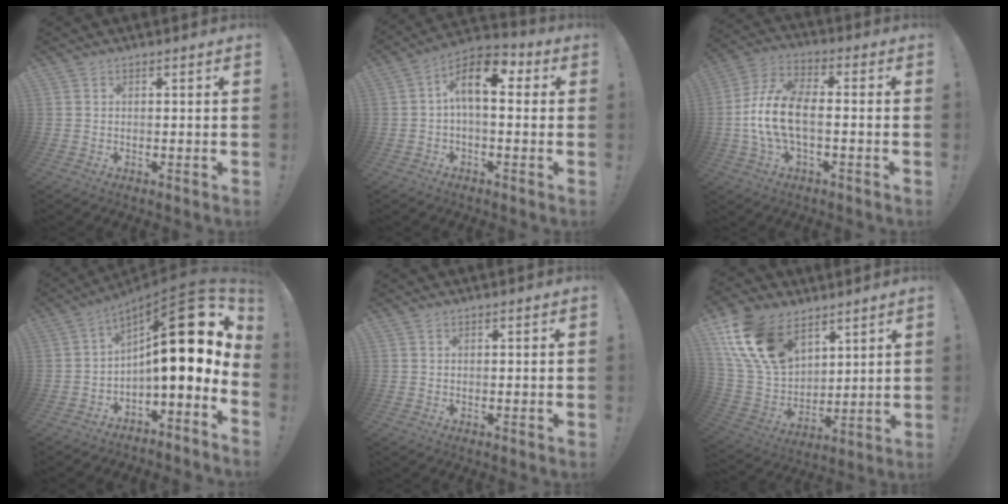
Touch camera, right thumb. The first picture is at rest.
{"total": 12.4, "force": [2.9, 5.7, 10.6], "torque": [-0.178, 0.001, 0.047]}
{"total": 15.5, "force": [-1.2, 6.8, 13.9], "torque": [-0.281, 0.006, -0.020]}
{"total": 21.9, "force": [5.9, 7.2, 19.8], "torque": [-0.285, -0.038, 0.103]}
{"total": 0.0}
{"total": 19.5, "force": [10.7, 12.2, 10.9], "torque": [-0.224, -0.051, 0.206]}